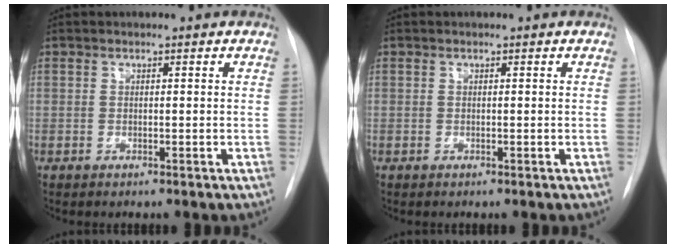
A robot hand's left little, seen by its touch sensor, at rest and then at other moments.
{"total": 0.0}